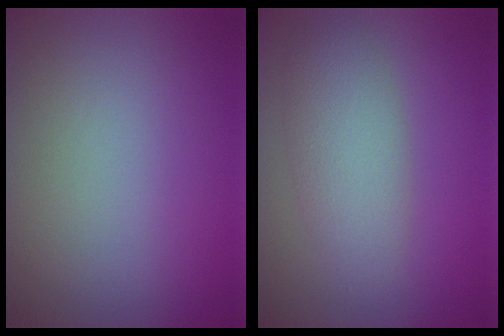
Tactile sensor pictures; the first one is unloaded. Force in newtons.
{"total": 4.2, "press": 4.2, "slide": 0.2}